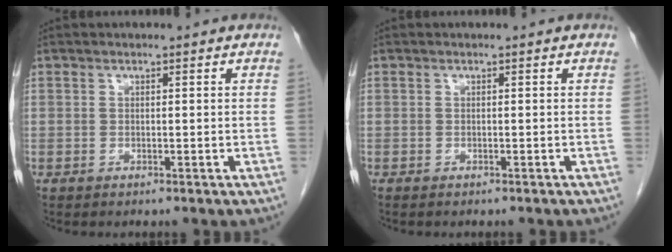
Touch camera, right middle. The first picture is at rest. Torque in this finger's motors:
{"motor_torque": [0.51, -0.67, 0.07, 0.03]}